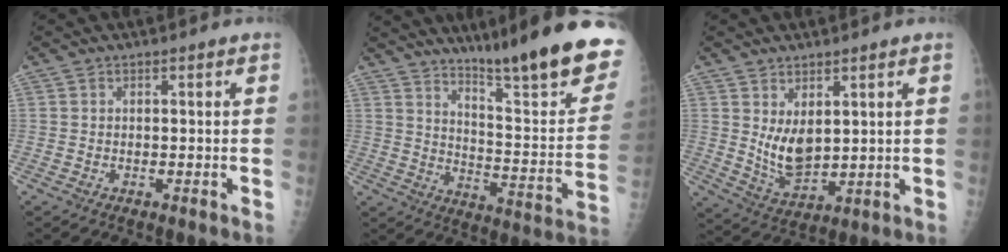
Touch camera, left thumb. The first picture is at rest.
{"total": 24.5, "force": [17.7, 2.5, 16.7], "torque": [-0.219, -0.116, 0.256]}
{"total": 7.6, "force": [2.1, 4.1, 6.0], "torque": [-0.091, -0.027, 0.056]}